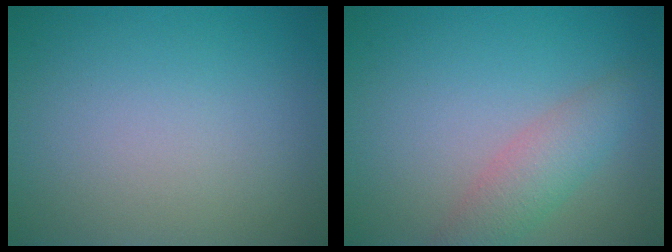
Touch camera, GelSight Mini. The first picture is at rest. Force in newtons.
{"total": 3.2, "press": 3.2, "slide": 0.2}